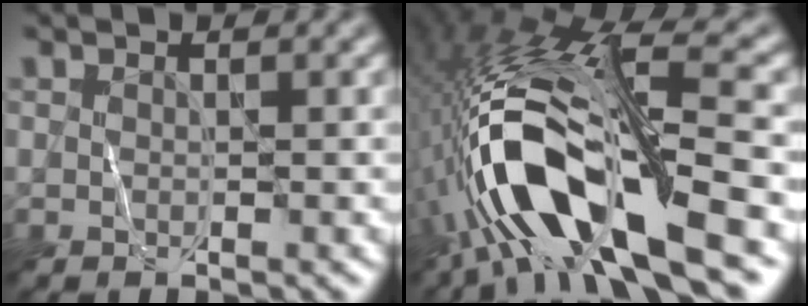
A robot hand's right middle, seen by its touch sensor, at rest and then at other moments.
{"total": 14.8, "force": [-5.3, 4.1, 13.2], "torque": [-0.266, 0.012, -0.090]}